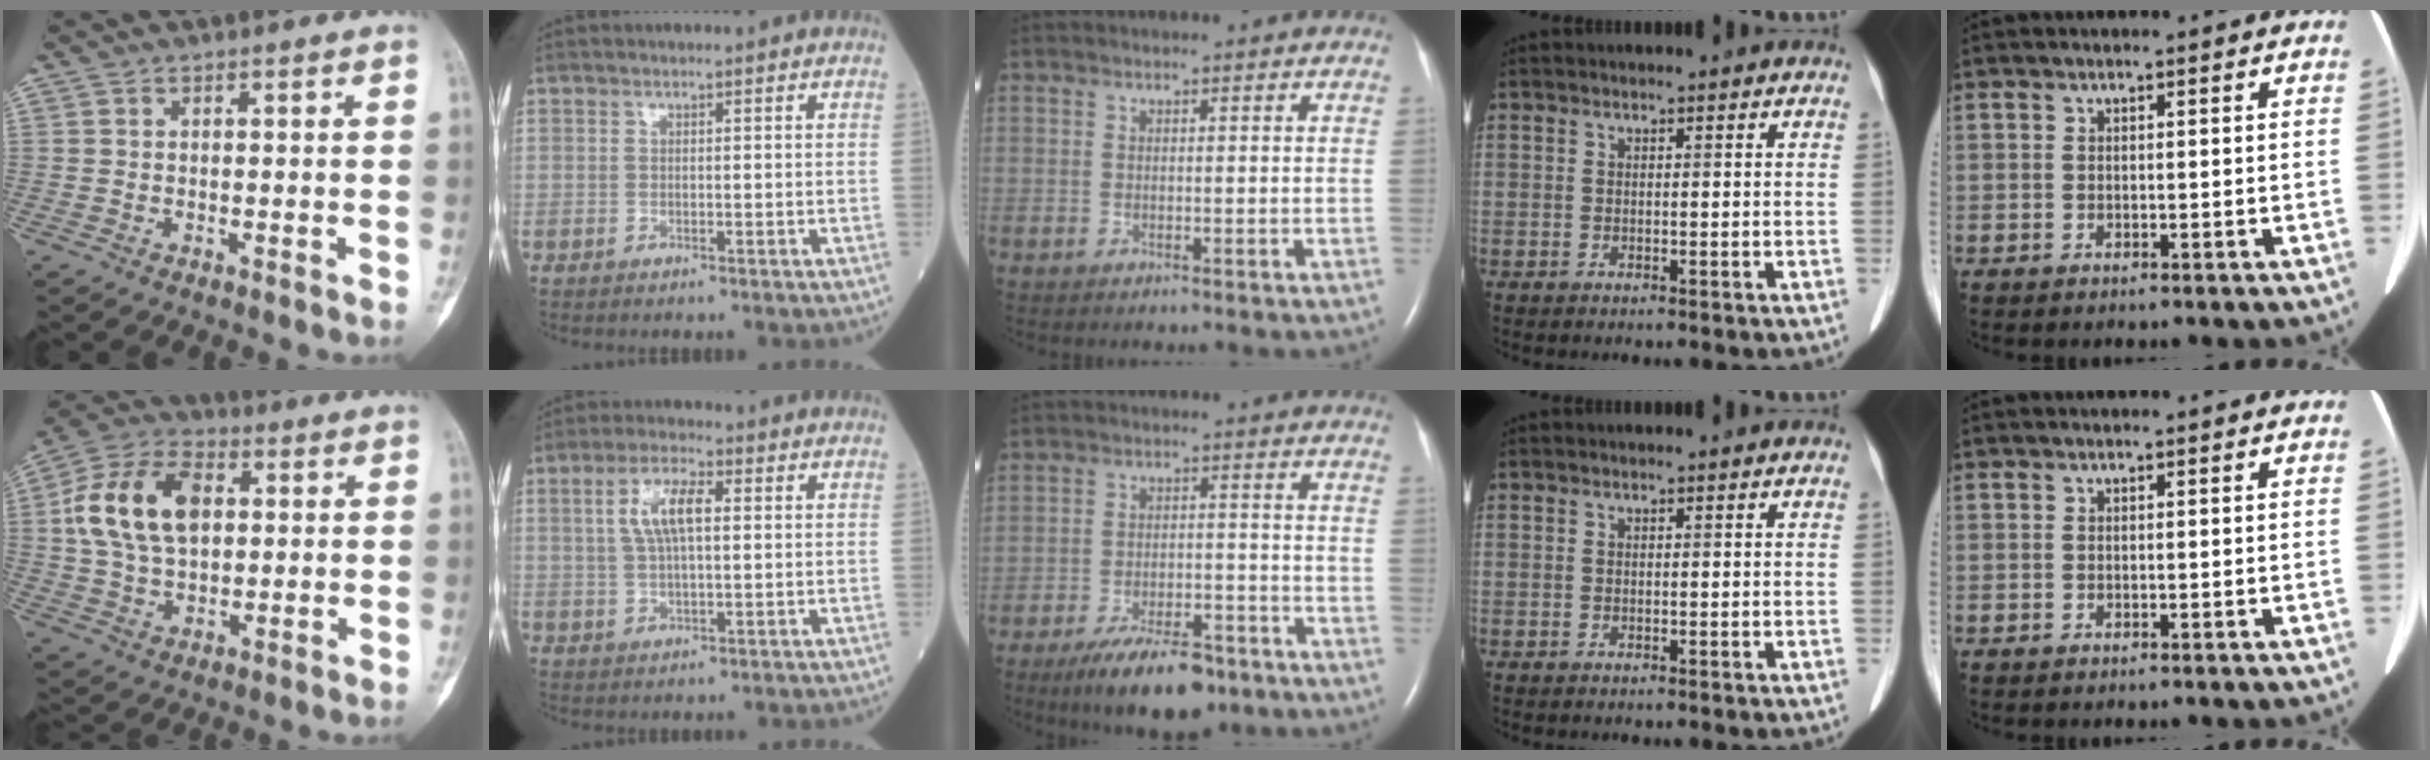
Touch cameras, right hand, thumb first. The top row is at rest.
{"thumb": {"total": 16.0, "force": [2.8, 10.2, 12.0], "torque": [-0.216, 0.015, 0.047]}, "index": {"total": 6.9, "force": [1.7, 2.0, 6.4], "torque": [-0.132, 0.012, 0.034]}, "middle": {"total": 10.7, "force": [-7.7, 3.7, 6.5], "torque": [-0.105, -0.007, -0.123]}}